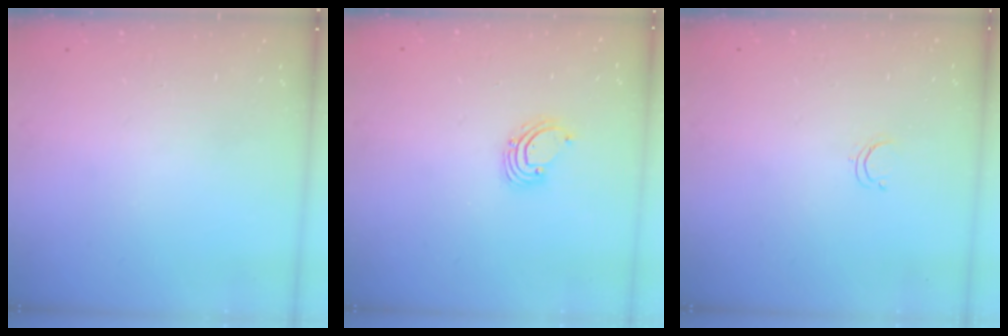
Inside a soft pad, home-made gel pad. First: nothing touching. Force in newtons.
{"total": 2.2, "press": 2.2, "slide": 0.2}
{"total": 2.4, "press": 2.4, "slide": 0.2}